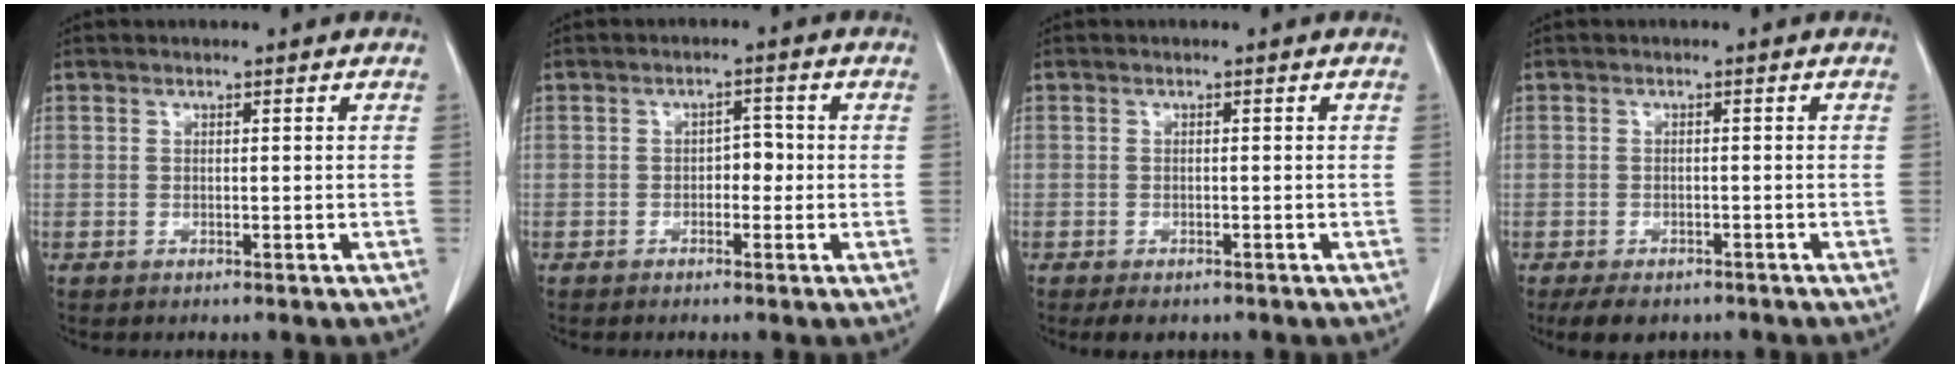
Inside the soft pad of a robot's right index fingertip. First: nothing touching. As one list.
[{"total": 2.4, "force": [-0.5, 1.4, 1.8], "torque": [-0.018, 0.009, -0.009]}, {"total": 2.7, "force": [-2.0, 1.1, 1.3], "torque": [-0.018, -0.004, -0.026]}, {"total": 5.7, "force": [-4.3, 3.0, 2.2], "torque": [-0.027, -0.002, -0.060]}]